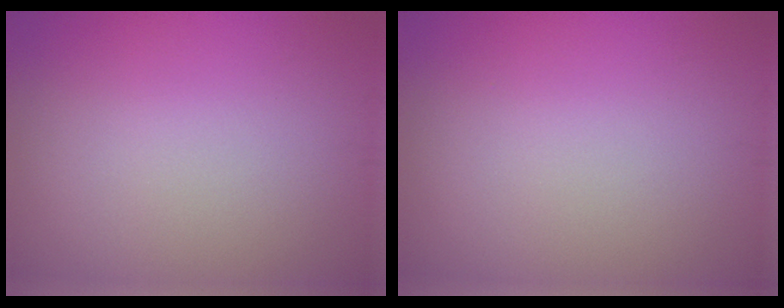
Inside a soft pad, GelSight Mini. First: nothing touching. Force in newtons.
{"total": 0.0}